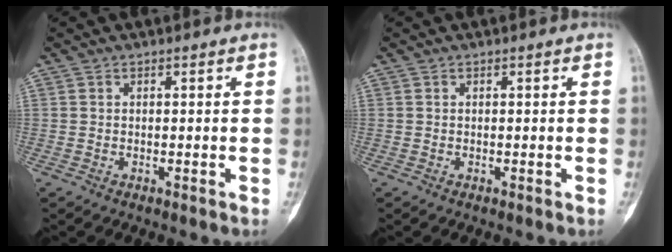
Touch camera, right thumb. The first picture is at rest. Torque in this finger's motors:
{"motor_torque": [-0.03, 0.00, 0.01, -0.01, 0.00]}